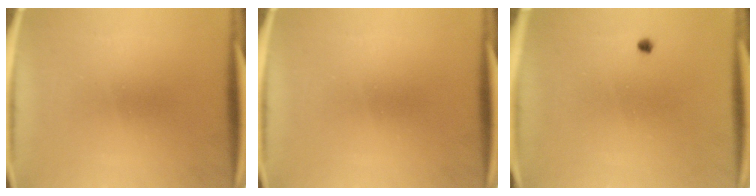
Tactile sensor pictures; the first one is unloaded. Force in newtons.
{"total": 0.0}
{"total": 0.6}